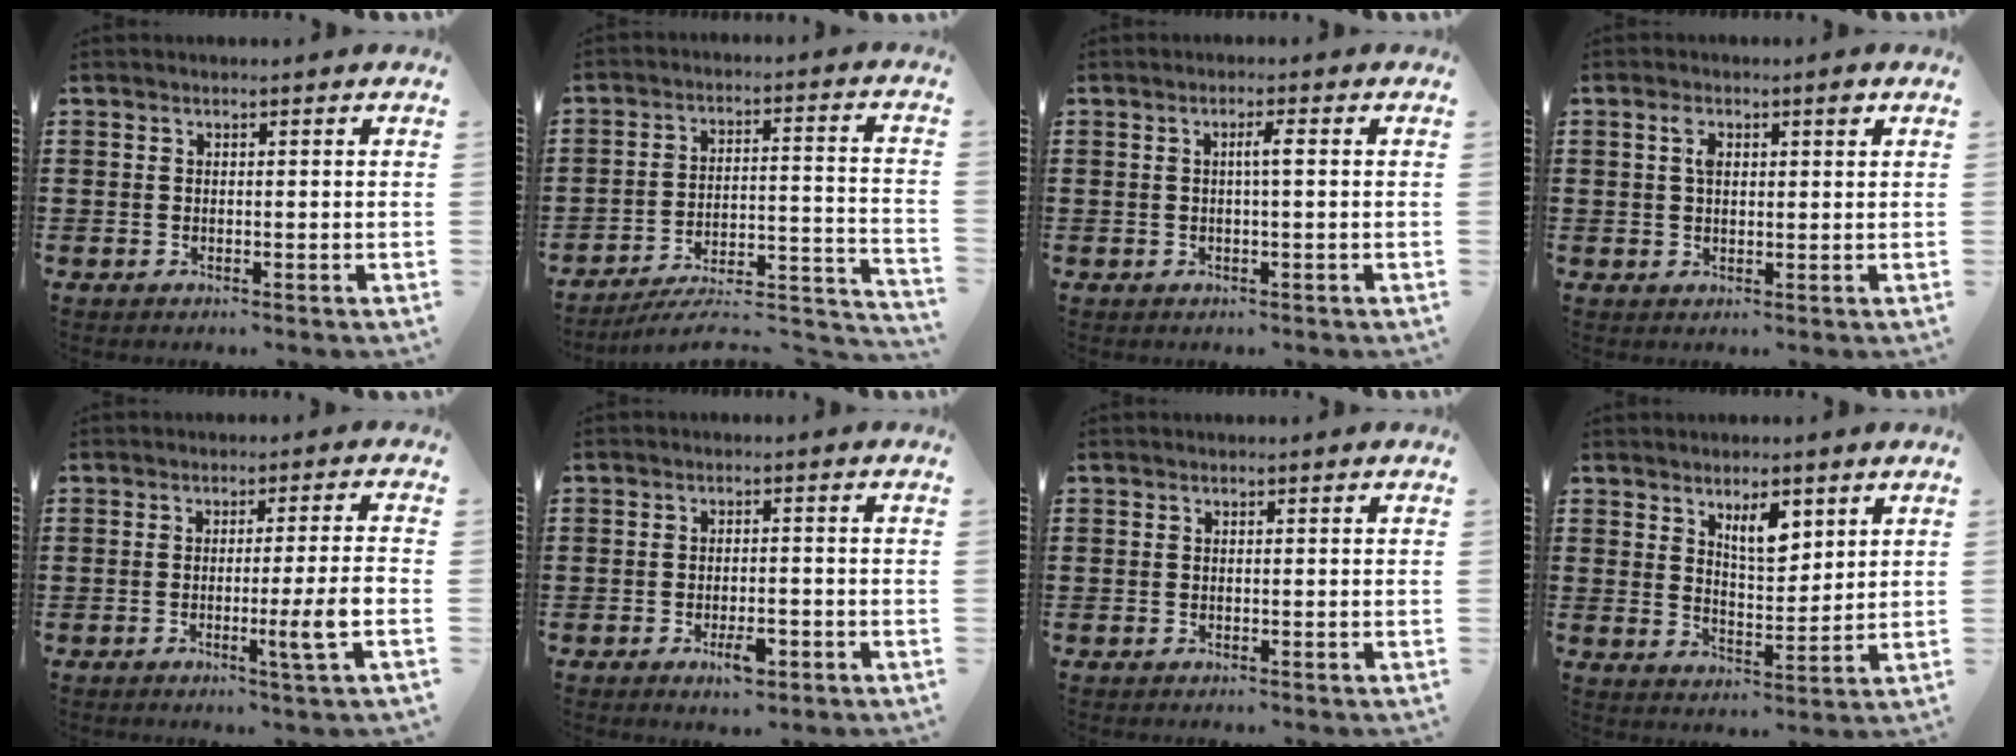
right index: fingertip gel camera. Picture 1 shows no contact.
{"total": 6.3, "force": [-5.7, 1.0, 2.5], "torque": [-0.037, -0.001, -0.112]}
{"total": 2.0, "force": [0.0, 0.0, 2.0], "torque": [-0.037, 0.000, -0.004]}
{"total": 3.2, "force": [1.2, 1.2, 2.7], "torque": [-0.049, 0.005, 0.016]}
{"total": 6.3, "force": [-1.6, -0.6, 6.1], "torque": [-0.099, -0.015, -0.028]}
{"total": 3.8, "force": [-1.8, 1.4, 3.0], "torque": [-0.056, 0.001, -0.034]}
{"total": 0.0}
{"total": 5.6, "force": [3.3, 2.3, 3.9], "torque": [-0.061, -0.005, 0.052]}